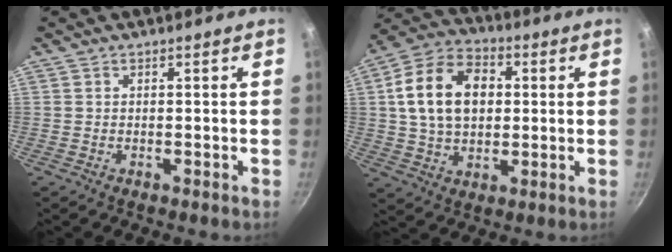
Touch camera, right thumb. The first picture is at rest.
{"total": 15.9, "force": [2.5, 11.2, 11.0], "torque": [-0.171, 0.015, 0.033]}